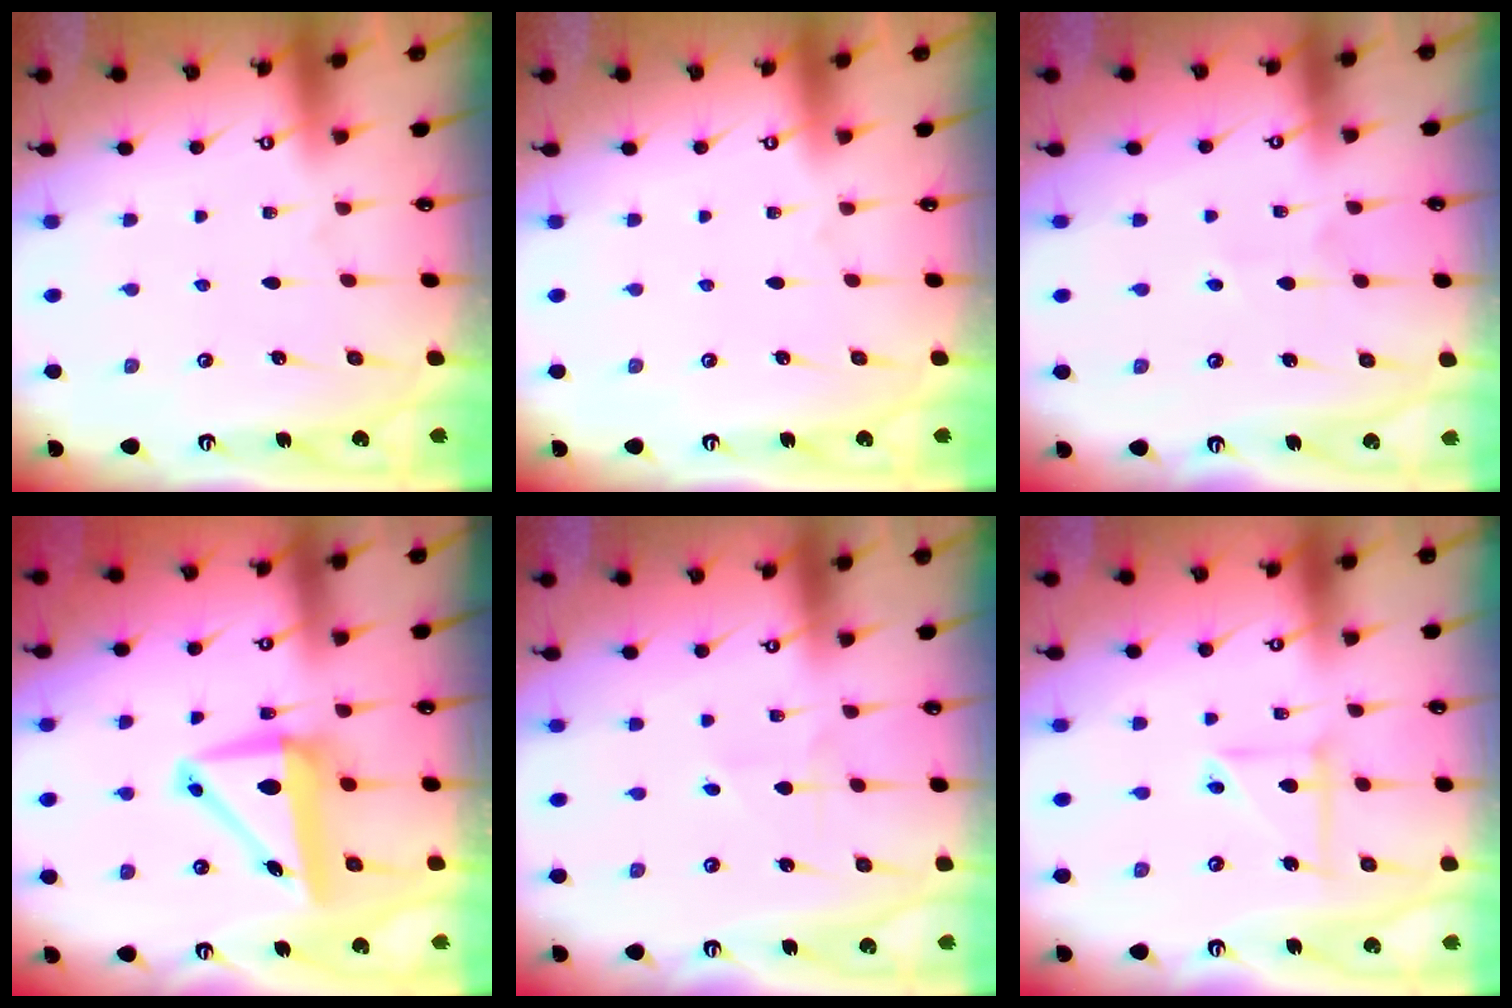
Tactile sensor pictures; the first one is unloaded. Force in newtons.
{"total": 0.0}
{"total": 2.9, "press": 2.8, "slide": 0.4}
{"total": 8.3, "press": 8.1, "slide": 1.9}
{"total": 1.6, "press": 1.6, "slide": 0.1}
{"total": 6.3, "press": 6.3, "slide": 0.5}